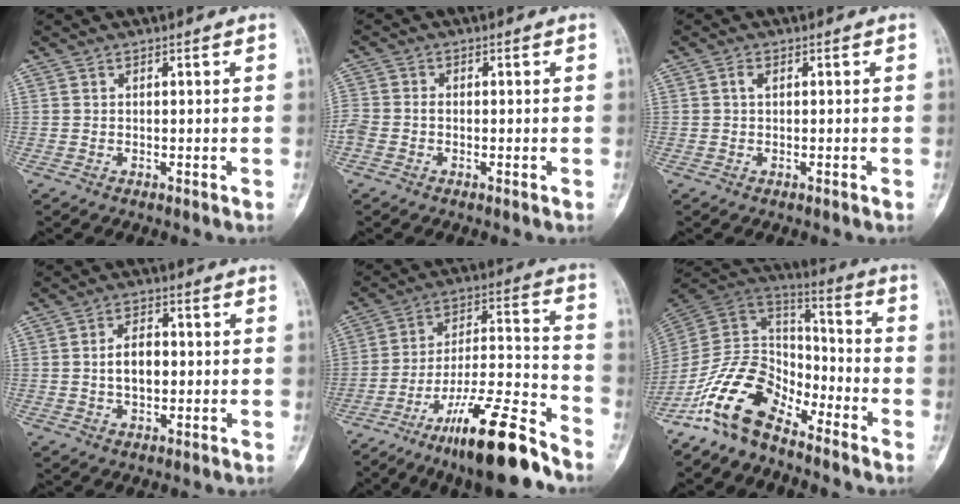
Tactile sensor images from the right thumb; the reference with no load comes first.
{"total": 3.8, "force": [-1.1, 2.8, 2.3], "torque": [-0.060, 0.009, -0.024]}
{"total": 1.1, "force": [0.0, 0.5, 0.9], "torque": [-0.019, 0.001, -0.003]}
{"total": 5.7, "force": [0.0, 3.4, 4.6], "torque": [-0.069, 0.010, -0.003]}
{"total": 19.2, "force": [-14.3, 2.8, 12.5], "torque": [-0.218, 0.083, -0.243]}
{"total": 14.2, "force": [-10.2, 6.8, 7.1], "torque": [-0.119, 0.089, -0.208]}